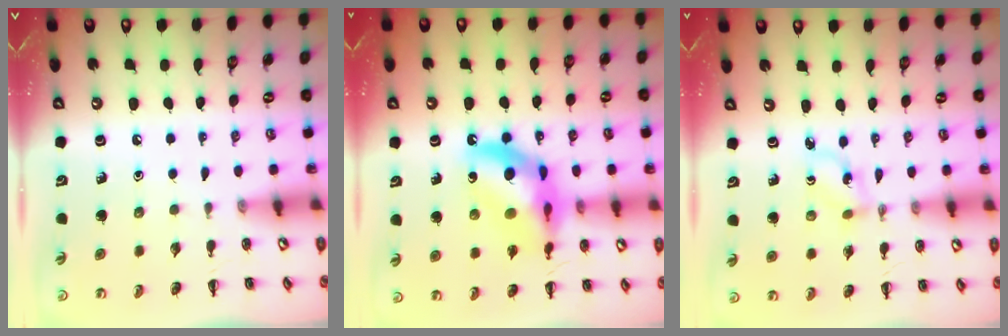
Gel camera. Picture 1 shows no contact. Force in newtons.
{"total": 16.5, "press": 16.0, "slide": 3.7}
{"total": 1.5, "press": 1.4, "slide": 0.4}